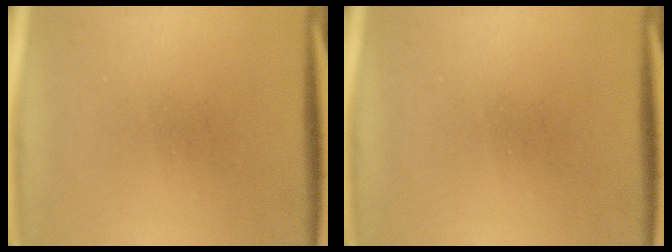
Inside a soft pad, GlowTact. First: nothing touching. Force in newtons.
{"total": 0.0}